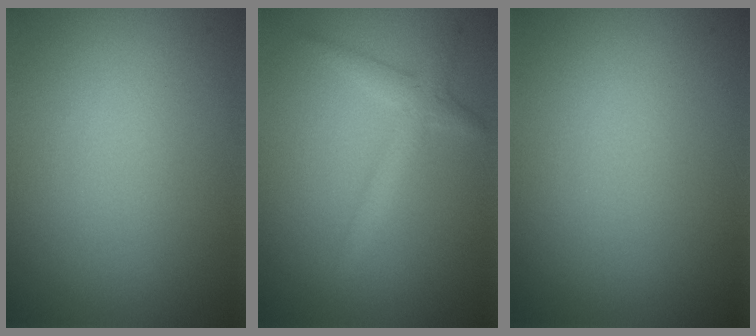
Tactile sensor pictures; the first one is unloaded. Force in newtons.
{"total": 2.2, "press": 2.2, "slide": 0.1}
{"total": 0.0}